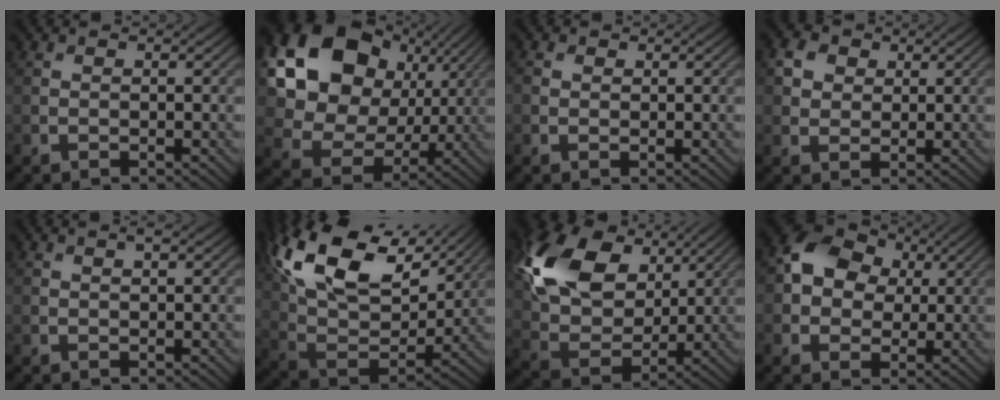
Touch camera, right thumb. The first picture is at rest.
{"total": 20.1, "force": [6.9, 15.4, 11.0], "torque": [-0.288, 0.039, 0.152]}
{"total": 0.9, "force": [0.4, 0.8, 0.3], "torque": [-0.009, 0.001, 0.006]}
{"total": 3.8, "force": [1.4, 3.1, 1.6], "torque": [-0.040, 0.004, 0.023]}
{"total": 1.2, "force": [0.7, 0.2, 0.9], "torque": [-0.020, 0.005, 0.013]}
{"total": 19.0, "force": [10.7, 9.6, 12.4], "torque": [-0.285, 0.044, 0.174]}
{"total": 15.2, "force": [6.2, 10.0, 9.7], "torque": [-0.230, 0.018, 0.112]}
{"total": 9.6, "force": [2.1, 7.5, 5.6], "torque": [-0.121, 0.017, 0.023]}